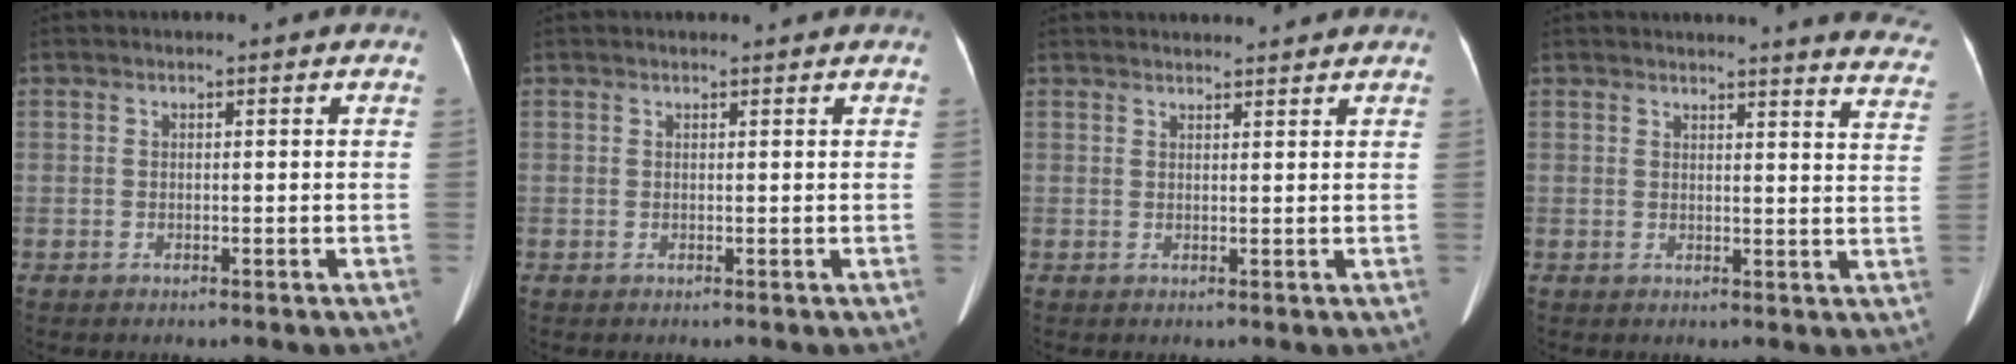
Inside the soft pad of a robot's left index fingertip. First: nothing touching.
{"total": 2.4, "force": [2.3, 0.2, 0.6], "torque": [-0.007, 0.018, 0.027]}
{"total": 6.1, "force": [5.9, 0.4, 1.4], "torque": [-0.016, 0.025, 0.069]}
{"total": 12.8, "force": [12.4, 0.5, 3.3], "torque": [-0.015, -0.074, 0.105]}